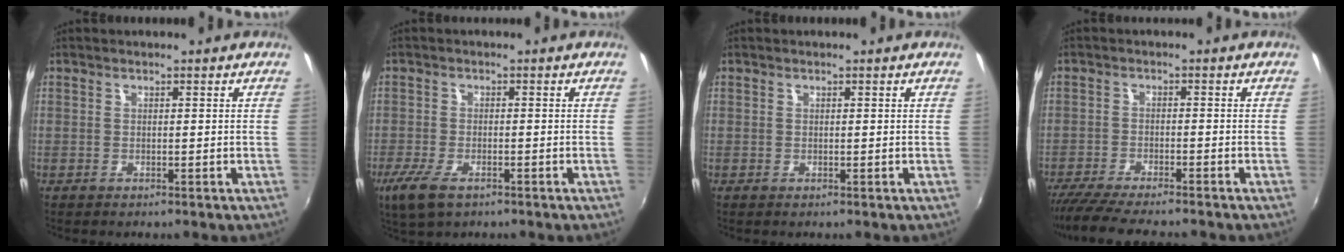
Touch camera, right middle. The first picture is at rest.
{"total": 6.3, "force": [-3.9, 2.5, 4.3], "torque": [-0.107, -0.020, -0.072]}
{"total": 0.0}
{"total": 11.0, "force": [-9.8, 0.8, 5.0], "torque": [-0.117, -0.029, -0.162]}